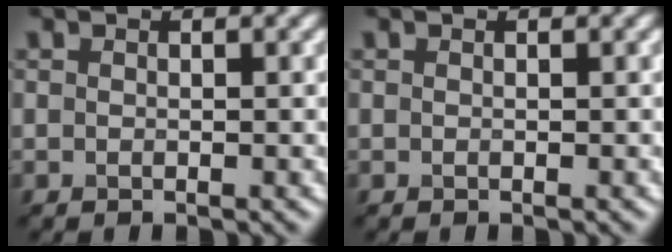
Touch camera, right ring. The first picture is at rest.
{"total": 0.0}